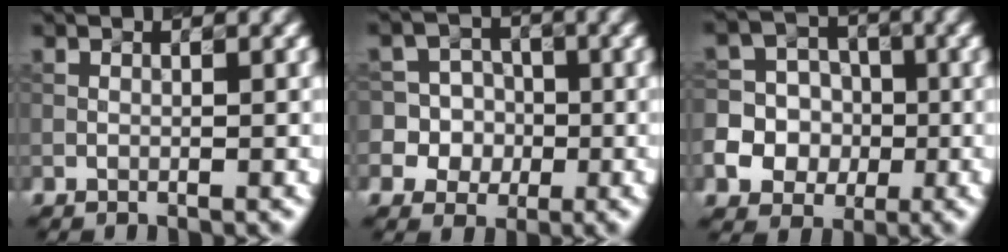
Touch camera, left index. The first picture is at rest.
{"total": 7.6, "force": [-0.2, 7.4, 1.7], "torque": [-0.039, 0.029, -0.013]}
{"total": 10.4, "force": [-2.5, 9.8, 2.4], "torque": [-0.066, -0.004, -0.059]}